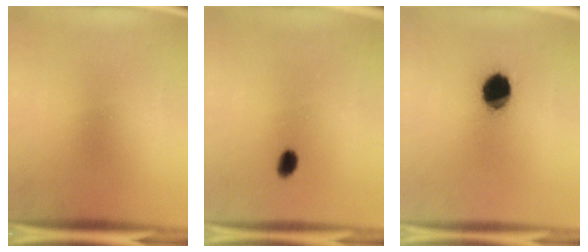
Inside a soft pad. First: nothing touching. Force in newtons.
{"total": 2.4}
{"total": 10.8}